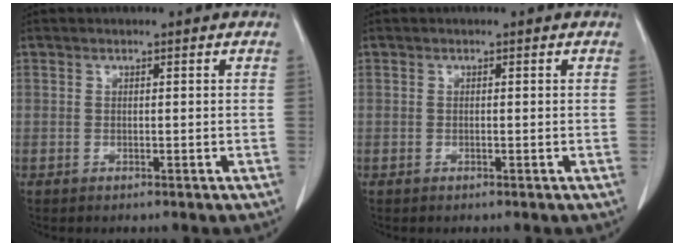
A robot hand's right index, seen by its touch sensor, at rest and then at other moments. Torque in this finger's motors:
{"motor_torque": [-0.13, 0.07, -0.05, -0.01]}